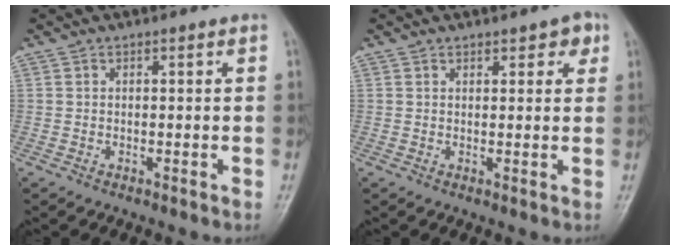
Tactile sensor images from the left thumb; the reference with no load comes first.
{"total": 3.2, "force": [1.9, 1.7, 2.0], "torque": [-0.003, -0.005, 0.022]}